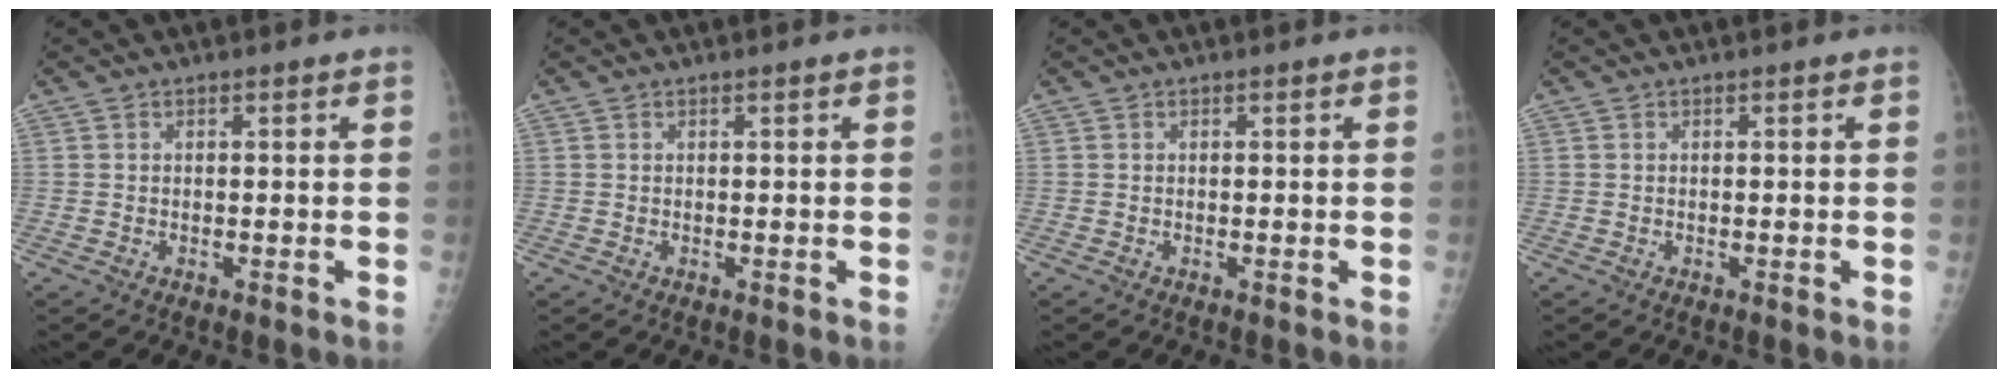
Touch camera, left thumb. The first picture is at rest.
{"total": 0.0}
{"total": 0.0}
{"total": 0.0}